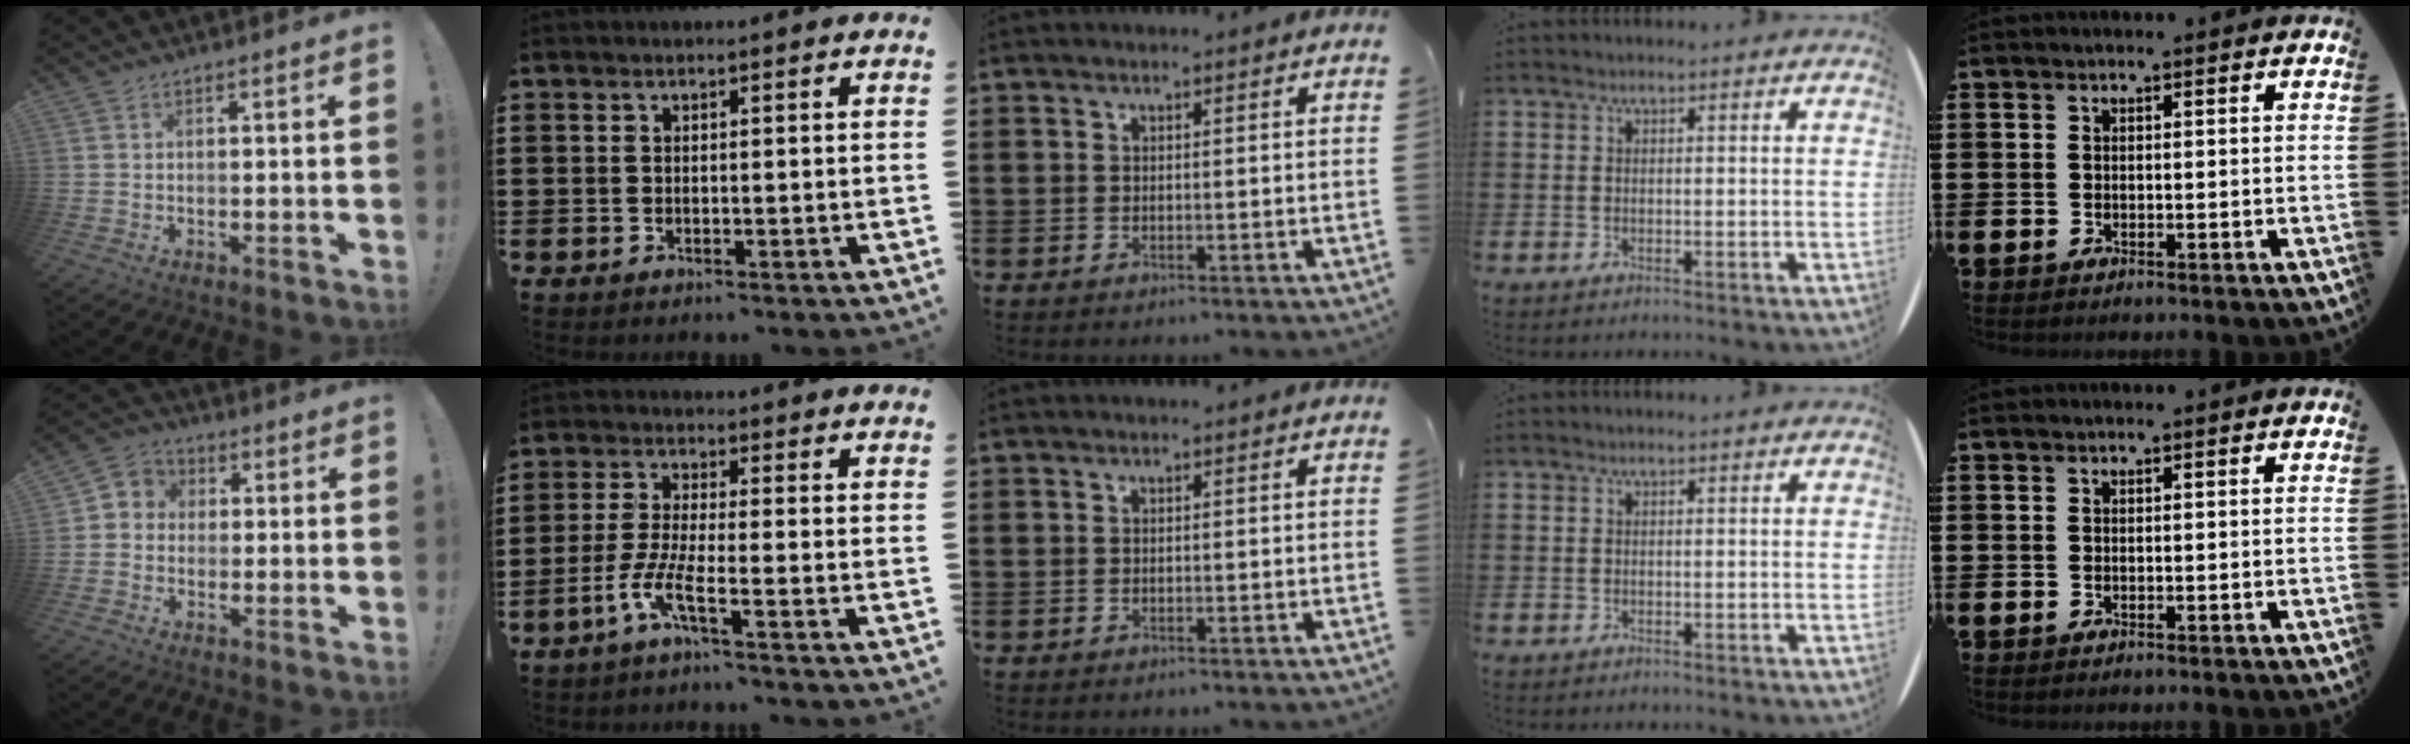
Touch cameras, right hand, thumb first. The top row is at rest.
{"thumb": {"total": 4.9, "force": [-1.5, 4.5, 1.5], "torque": [-0.026, 0.022, -0.024]}, "index": {"total": 5.4, "force": [-3.1, 0.5, 4.3], "torque": [-0.116, -0.017, -0.068]}}